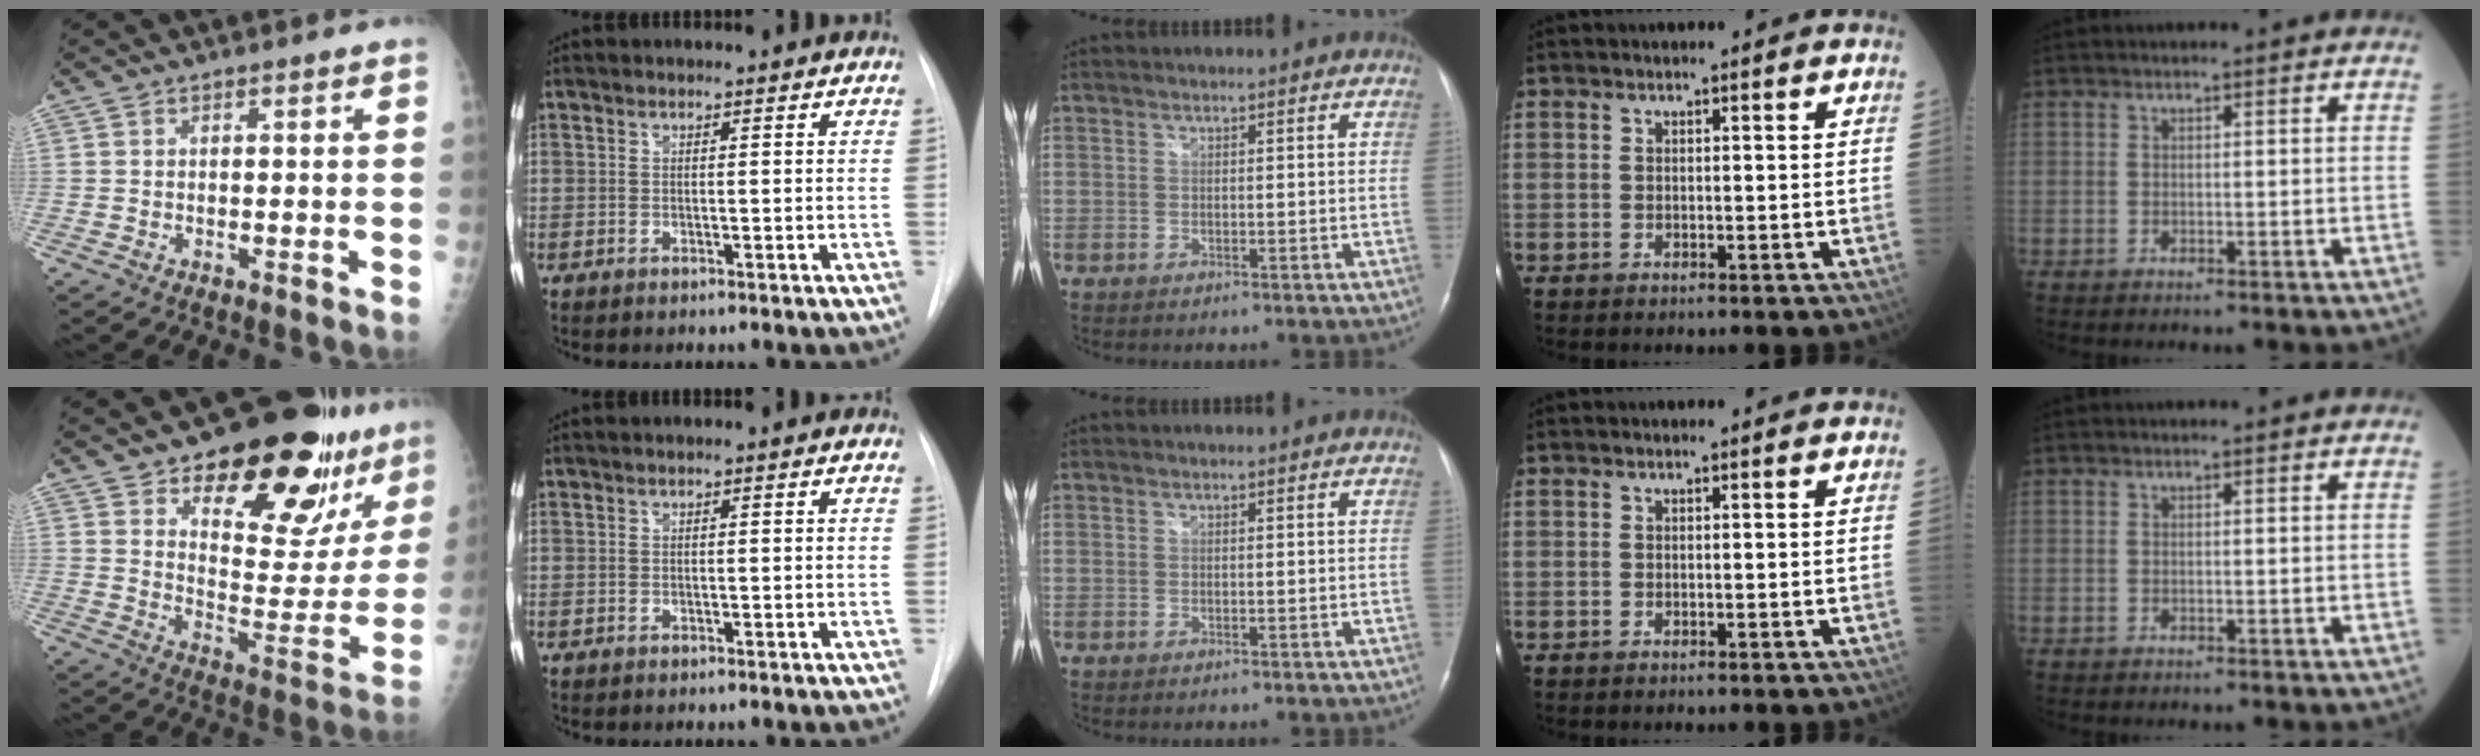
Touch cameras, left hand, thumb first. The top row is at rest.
{"thumb": {"total": 24.3, "force": [16.0, 10.3, 15.0], "torque": [-0.149, -0.087, 0.228]}, "index": {"total": 0.6, "force": [-0.1, 0.3, 0.5], "torque": [-0.008, 0.004, -0.002]}}